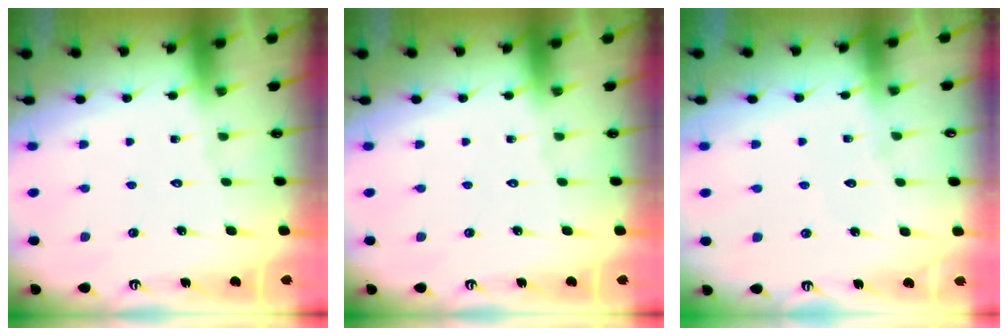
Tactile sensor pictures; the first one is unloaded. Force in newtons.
{"total": 0.0}
{"total": 2.3, "press": 2.3, "slide": 0.2}